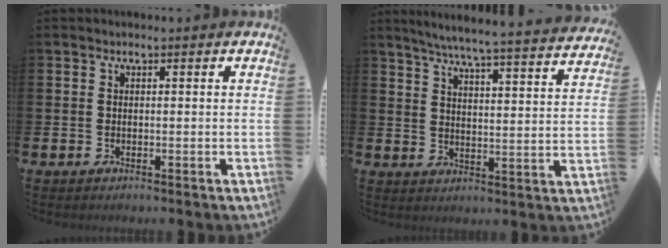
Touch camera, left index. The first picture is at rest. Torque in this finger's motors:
{"motor_torque": [0.64, -1.49, 0.31, 0.04]}